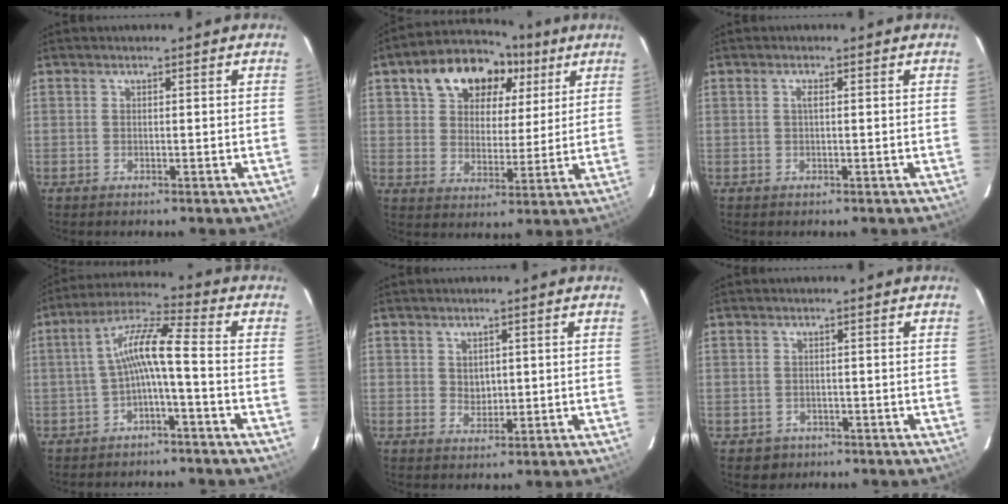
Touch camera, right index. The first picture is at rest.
{"total": 16.8, "force": [8.4, 11.0, 9.4], "torque": [-0.190, 0.058, 0.143]}
{"total": 0.9, "force": [0.1, 0.1, 0.9], "torque": [-0.017, 0.003, 0.000]}
{"total": 7.7, "force": [-2.0, 0.5, 7.4], "torque": [-0.166, 0.022, -0.036]}
{"total": 2.5, "force": [0.8, 2.0, 1.1], "torque": [-0.014, 0.002, 0.019]}
{"total": 2.8, "force": [-1.2, 2.5, 0.3], "torque": [-0.010, 0.002, -0.012]}